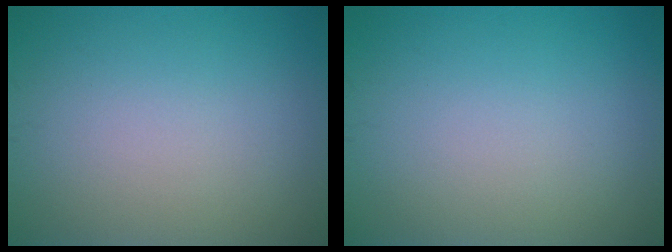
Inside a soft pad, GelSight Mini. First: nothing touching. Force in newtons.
{"total": 0.0}